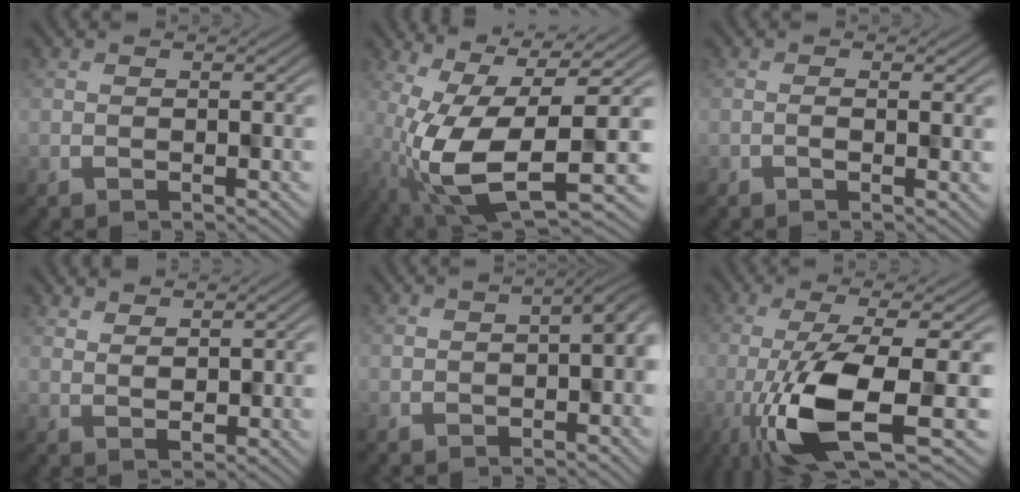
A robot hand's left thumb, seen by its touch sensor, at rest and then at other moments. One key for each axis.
{"total": 11.2, "fx": -1.3, "fy": 2.9, "fz": 10.7, "tx": -0.226, "ty": -0.022, "tz": -0.012}
{"total": 0.7, "fx": 0.7, "fy": -0.1, "fz": 0.1, "tx": 0.005, "ty": 0.002, "tz": 0.001}
{"total": 2.8, "fx": 2.8, "fy": 0.3, "fz": 0.4, "tx": -0.011, "ty": -0.003, "tz": 0.052}
{"total": 4.8, "fx": -0.8, "fy": 2.6, "fz": 3.9, "tx": -0.050, "ty": -0.016, "tz": -0.007}
{"total": 10.3, "fx": -2.2, "fy": 2.7, "fz": 9.7, "tx": -0.189, "ty": -0.021, "tz": -0.045}